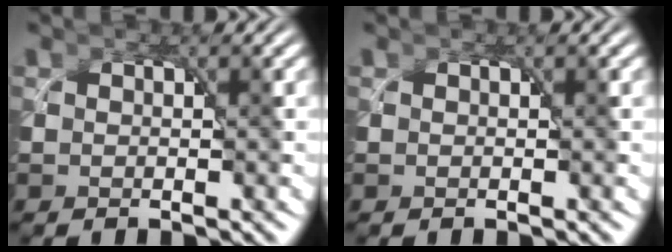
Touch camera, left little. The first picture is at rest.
{"total": 0.0}